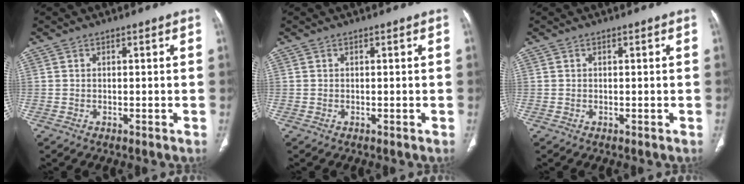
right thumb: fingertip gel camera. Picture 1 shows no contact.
{"total": 0.0}
{"total": 0.0}